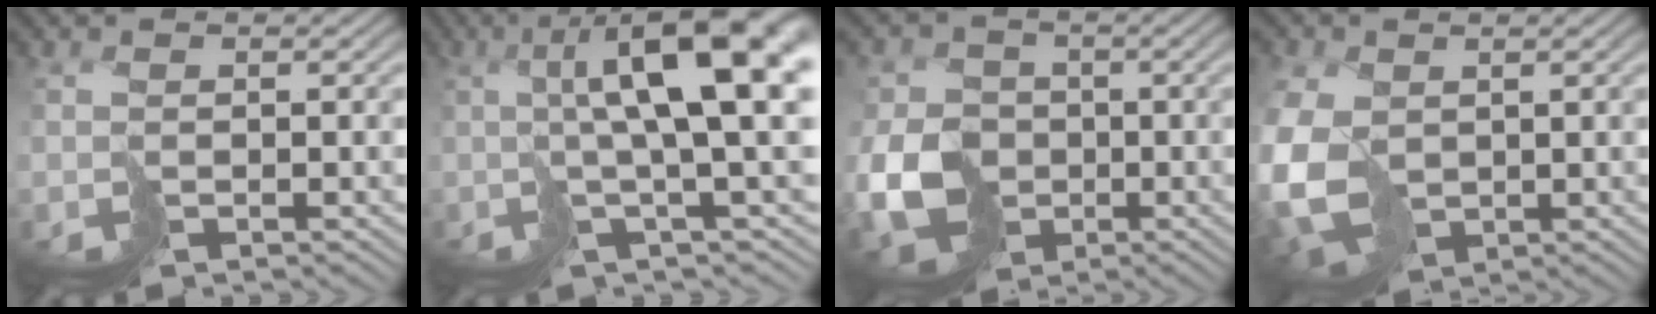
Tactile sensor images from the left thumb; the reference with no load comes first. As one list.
[{"total": 12.9, "force": [1.1, 3.2, 12.4], "torque": [-0.178, 0.007, 0.031]}, {"total": 8.4, "force": [-2.3, 7.0, 4.0], "torque": [-0.099, -0.020, -0.055]}, {"total": 9.3, "force": [-1.0, 7.1, 6.0], "torque": [-0.188, -0.026, -0.013]}]